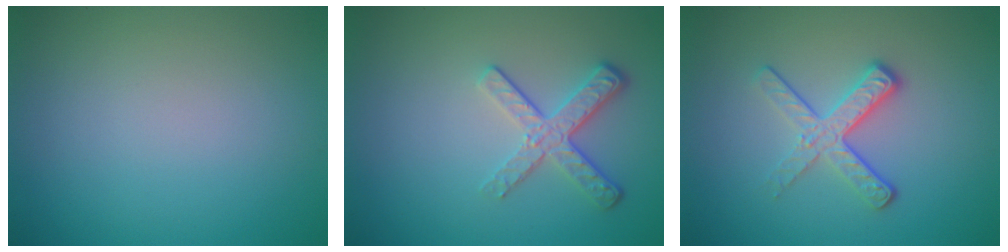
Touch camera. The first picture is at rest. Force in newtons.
{"total": 3.4, "press": 2.6, "slide": 2.2}
{"total": 3.6, "press": 2.6, "slide": 2.5}